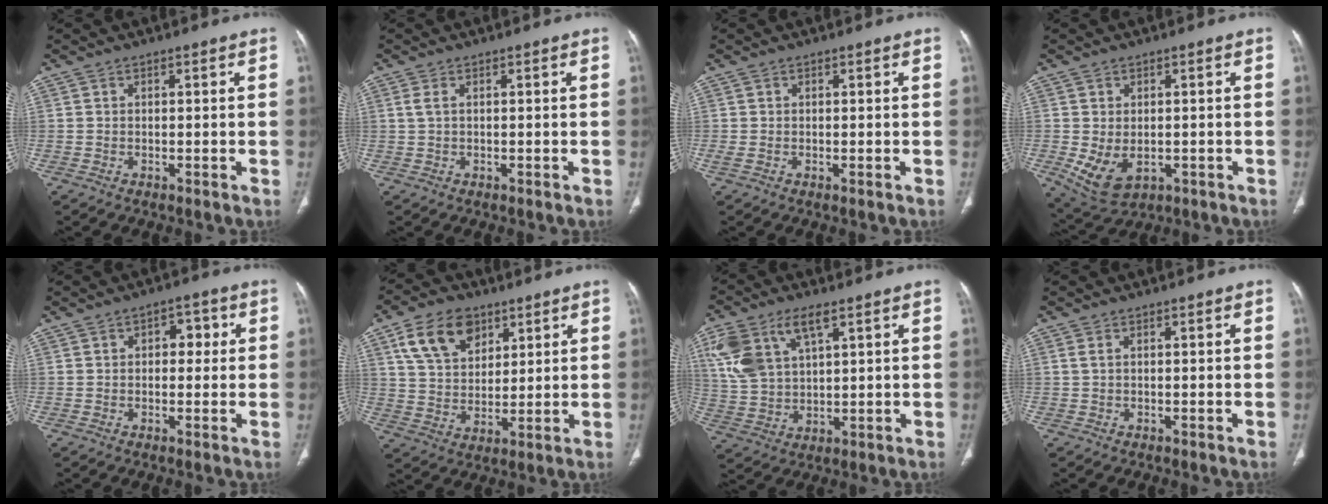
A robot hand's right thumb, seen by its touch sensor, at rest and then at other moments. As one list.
[{"total": 1.4, "force": [0.5, 0.4, 1.2], "torque": [-0.038, 0.009, 0.015]}, {"total": 0.8, "force": [-0.1, 0.4, 0.7], "torque": [-0.022, -0.003, -0.003]}, {"total": 7.5, "force": [-1.4, 4.9, 5.5], "torque": [-0.097, -0.006, -0.003]}, {"total": 4.3, "force": [0.9, 2.7, 3.2], "torque": [-0.016, 0.001, 0.006]}, {"total": 12.3, "force": [6.3, 8.1, 6.8], "torque": [-0.098, -0.018, 0.120]}, {"total": 12.9, "force": [6.0, 6.4, 9.5], "torque": [-0.204, -0.002, 0.124]}, {"total": 0.8, "force": [0.3, 0.2, 0.7], "torque": [-0.025, 0.009, 0.009]}]